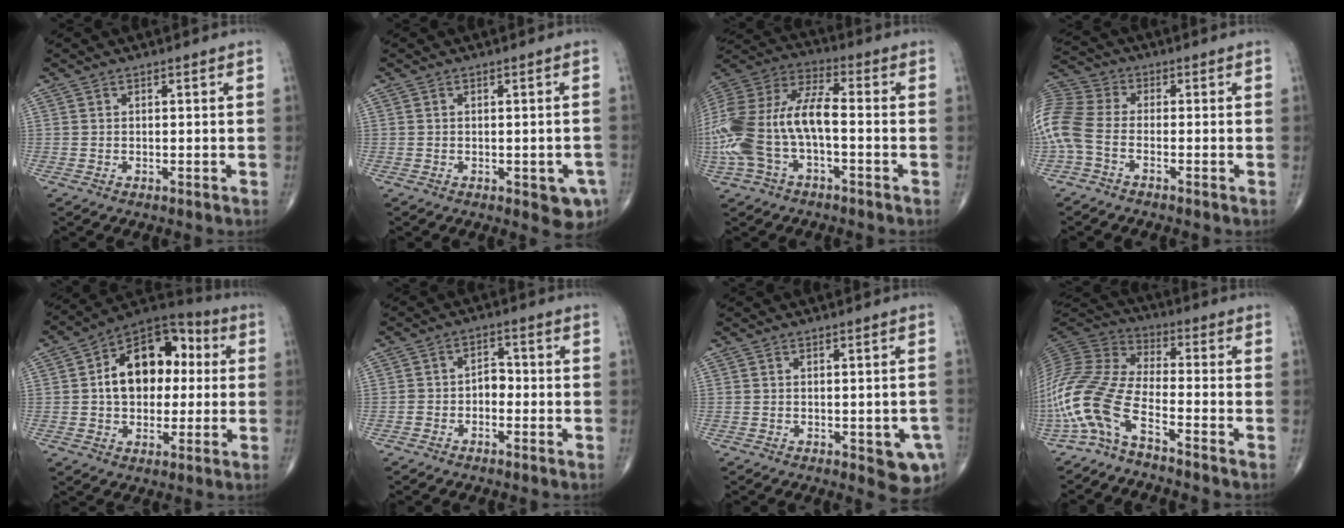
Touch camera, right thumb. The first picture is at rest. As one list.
[{"total": 4.7, "force": [-1.8, 2.0, 3.9], "torque": [-0.027, -0.001, -0.016]}, {"total": 21.5, "force": [-3.8, 10.8, 18.2], "torque": [-0.415, 0.041, -0.069]}, {"total": 12.2, "force": [-3.1, 7.8, 8.8], "torque": [-0.225, 0.028, -0.070]}, {"total": 17.2, "force": [2.0, 11.4, 12.7], "torque": [-0.151, 0.031, 0.024]}, {"total": 3.3, "force": [-1.3, 2.4, 1.9], "torque": [-0.016, 0.024, -0.031]}, {"total": 6.1, "force": [-2.0, 2.4, 5.3], "torque": [-0.044, -0.003, -0.018]}, {"total": 13.9, "force": [-8.0, 4.5, 10.5], "torque": [-0.244, 0.059, -0.166]}]